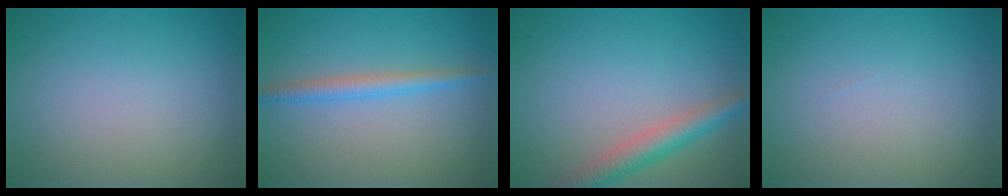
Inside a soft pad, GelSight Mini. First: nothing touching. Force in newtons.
{"total": 2.2, "press": 2.2, "slide": 0.1}
{"total": 3.5, "press": 3.5, "slide": 0.1}
{"total": 0.0}